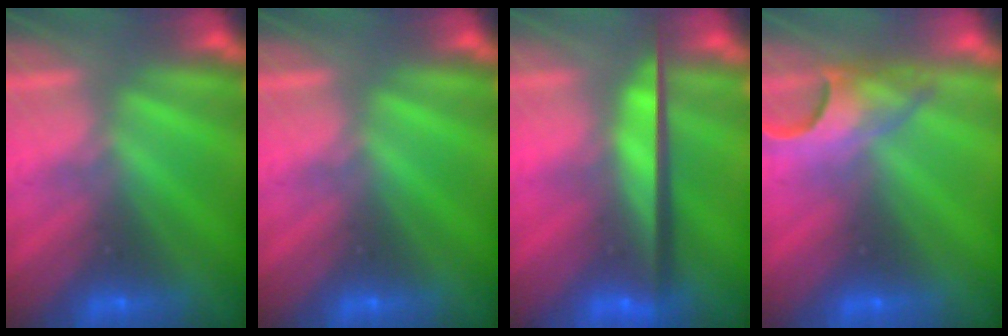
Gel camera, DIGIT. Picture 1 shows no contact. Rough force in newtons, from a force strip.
{"total": 0.0}
{"total": 11.1}
{"total": 4.8}